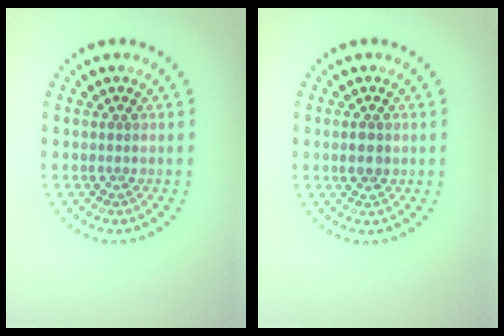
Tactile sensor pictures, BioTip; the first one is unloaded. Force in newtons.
{"total": 1.6, "press": 1.6, "slide": 0.2}